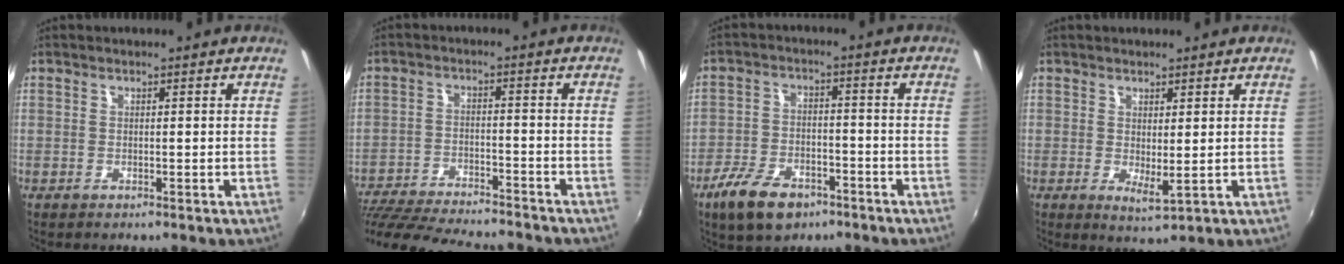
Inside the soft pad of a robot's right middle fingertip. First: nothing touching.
{"total": 20.2, "force": [-17.8, 3.7, 8.8], "torque": [-0.182, -0.036, -0.277]}
{"total": 10.3, "force": [-6.8, 5.1, 5.8], "torque": [-0.141, -0.008, -0.123]}
{"total": 2.7, "force": [0.6, 0.6, 2.5], "torque": [-0.043, -0.010, 0.010]}